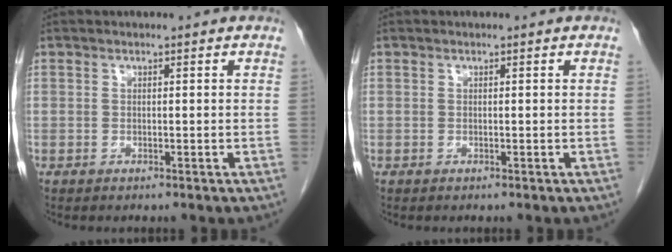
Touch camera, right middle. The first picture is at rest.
{"total": 0.0}